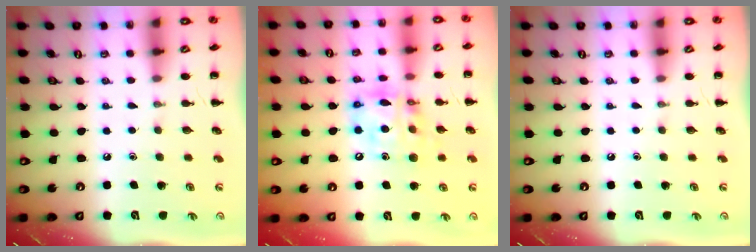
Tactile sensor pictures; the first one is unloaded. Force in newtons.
{"total": 14.5, "press": 14.0, "slide": 3.6}
{"total": 0.0}